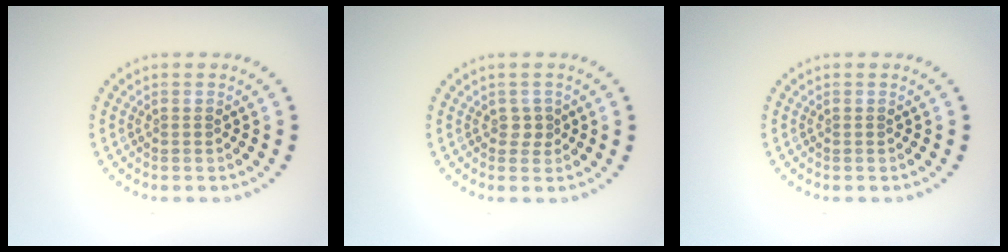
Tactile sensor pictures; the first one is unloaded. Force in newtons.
{"total": 1.0, "press": 0.8, "slide": 0.6}
{"total": 0.0}